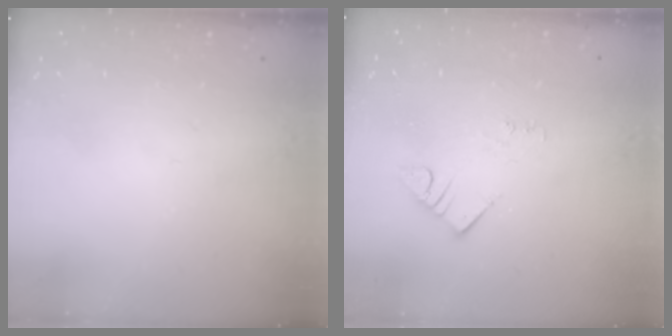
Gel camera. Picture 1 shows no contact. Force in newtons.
{"total": 2.8, "press": 2.8, "slide": 0.2}